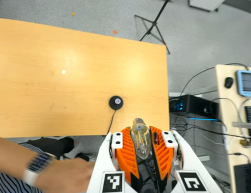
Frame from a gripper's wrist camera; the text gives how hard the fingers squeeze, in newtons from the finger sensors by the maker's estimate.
{"total": 20.4, "left": 24.9, "right": 15.9}